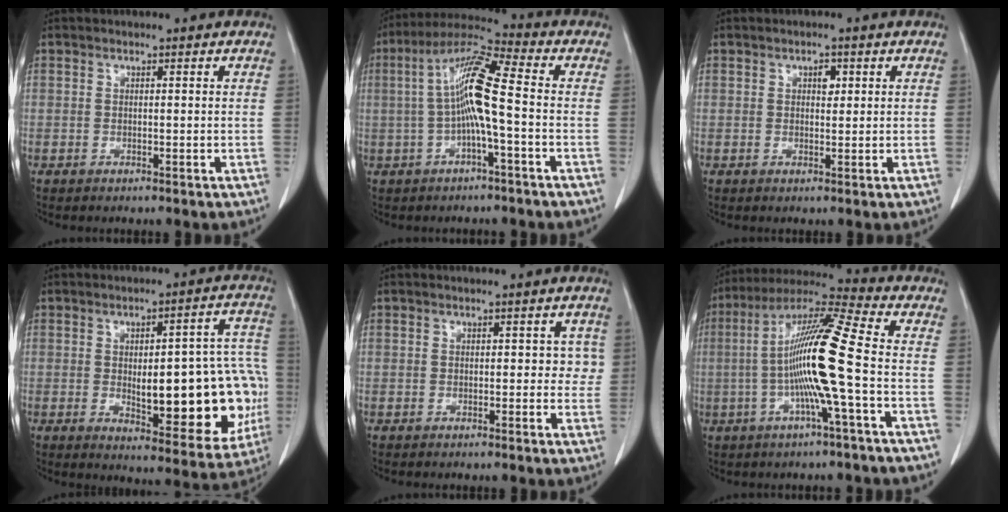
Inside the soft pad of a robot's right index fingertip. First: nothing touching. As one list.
[{"total": 10.2, "force": [-0.6, 0.6, 10.2], "torque": [-0.197, 0.024, -0.017]}, {"total": 1.7, "force": [0.6, 1.0, 1.3], "torque": [-0.017, 0.000, 0.009]}, {"total": 20.6, "force": [-2.2, 6.8, 19.4], "torque": [-0.185, 0.025, -0.002]}, {"total": 2.7, "force": [0.3, 1.8, 2.0], "torque": [-0.012, 0.018, 0.002]}, {"total": 14.5, "force": [-1.8, -0.8, 14.4], "torque": [-0.269, 0.008, -0.047]}]